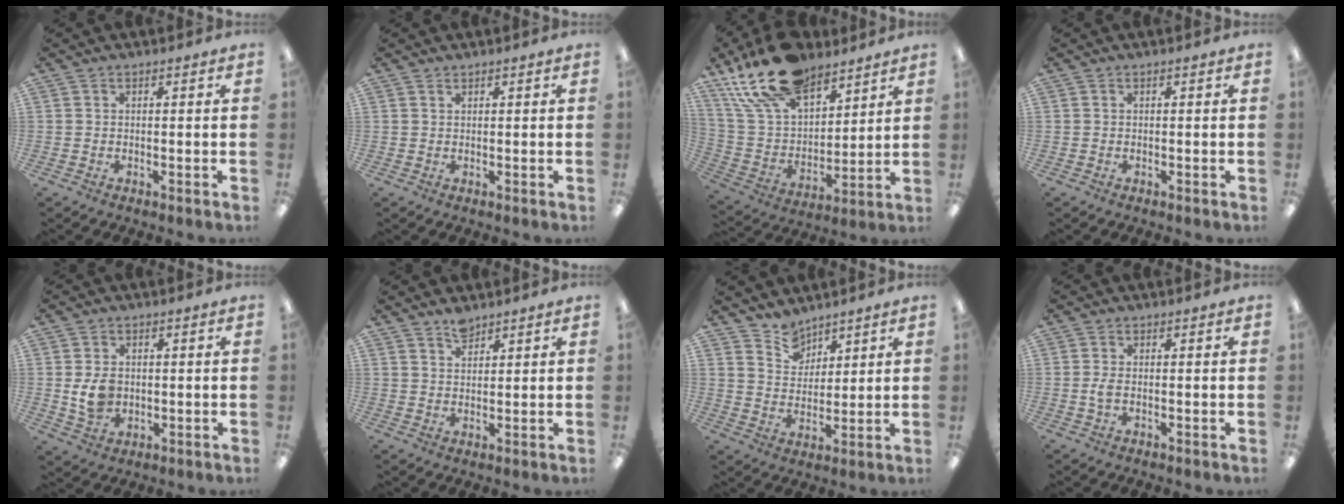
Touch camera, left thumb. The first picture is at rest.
{"total": 0.7, "force": [0.6, 0.2, 0.1], "torque": [-0.002, 0.001, 0.012]}
{"total": 21.3, "force": [14.8, 11.1, 10.6], "torque": [-0.202, -0.070, 0.270]}
{"total": 0.0}
{"total": 6.3, "force": [0.1, 4.8, 4.1], "torque": [-0.074, -0.001, 0.002]}
{"total": 3.2, "force": [2.9, 1.0, 0.8], "torque": [-0.003, -0.016, 0.052]}
{"total": 7.5, "force": [6.3, 4.0, 0.1], "torque": [-0.009, -0.045, 0.122]}
{"total": 2.4, "force": [-0.1, 1.0, 2.2], "torque": [-0.047, 0.001, -0.005]}